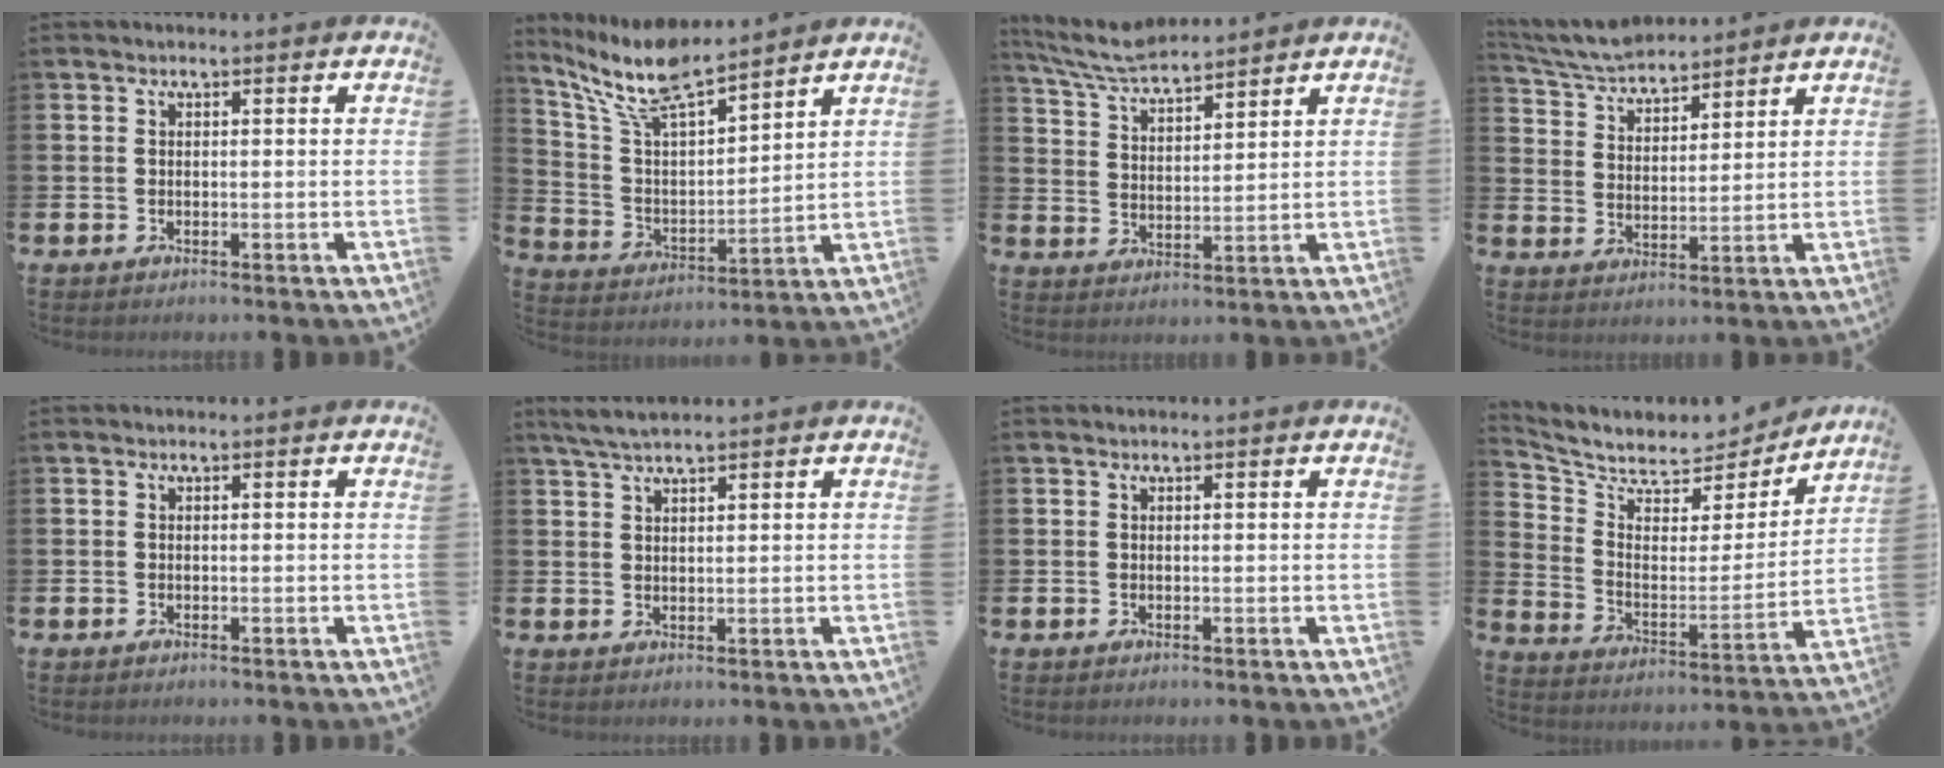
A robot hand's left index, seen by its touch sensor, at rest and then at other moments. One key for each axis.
{"total": 9.9, "fx": 8.8, "fy": 1.9, "fz": 4.3, "tx": -0.121, "ty": -0.043, "tz": 0.158}
{"total": 6.5, "fx": 6.3, "fy": 0.8, "fz": 1.7, "tx": -0.060, "ty": -0.026, "tz": 0.115}
{"total": 5.9, "fx": 5.8, "fy": 1.0, "fz": 0.9, "tx": -0.046, "ty": -0.026, "tz": 0.106}
{"total": 0.0}
{"total": 3.3, "fx": 3.0, "fy": 0.4, "fz": 1.5, "tx": -0.041, "ty": -0.001, "tz": 0.056}
{"total": 0.0}
{"total": 6.5, "fx": 6.0, "fy": 2.4, "fz": 0.9, "tx": -0.063, "ty": -0.054, "tz": 0.101}